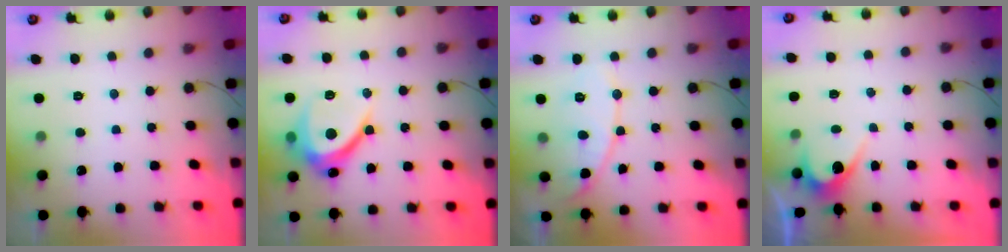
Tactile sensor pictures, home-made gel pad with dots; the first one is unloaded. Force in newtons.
{"total": 10.8, "press": 10.8, "slide": 0.6}
{"total": 8.6, "press": 8.6, "slide": 0.4}
{"total": 3.0, "press": 3.0, "slide": 0.2}